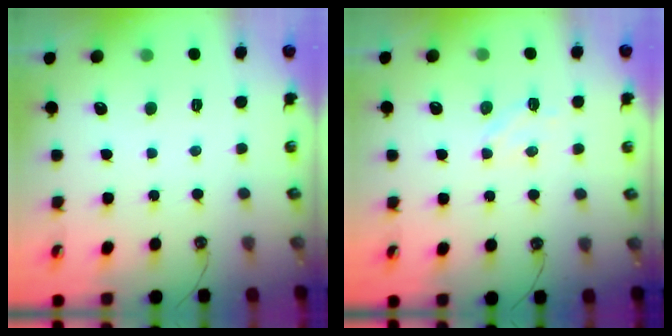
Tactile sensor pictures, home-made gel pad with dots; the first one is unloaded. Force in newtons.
{"total": 5.8, "press": 5.7, "slide": 1.2}